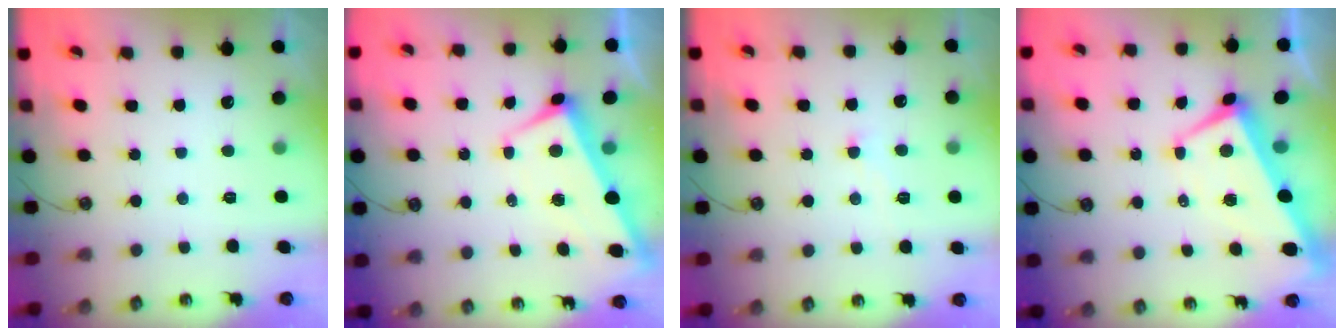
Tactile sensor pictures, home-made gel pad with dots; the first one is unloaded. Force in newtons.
{"total": 1.6, "press": 1.2, "slide": 1.0}
{"total": 0.0}
{"total": 2.2, "press": 1.9, "slide": 1.1}